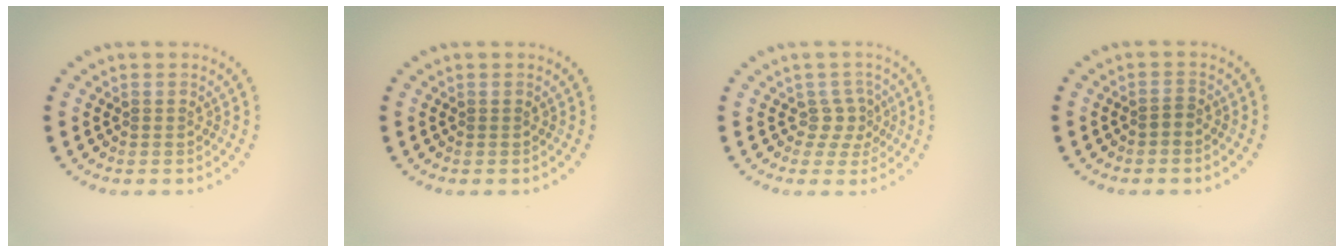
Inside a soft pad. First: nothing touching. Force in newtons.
{"total": 0.0}
{"total": 2.1, "press": 1.5, "slide": 1.5}
{"total": 0.8, "press": 0.5, "slide": 0.7}